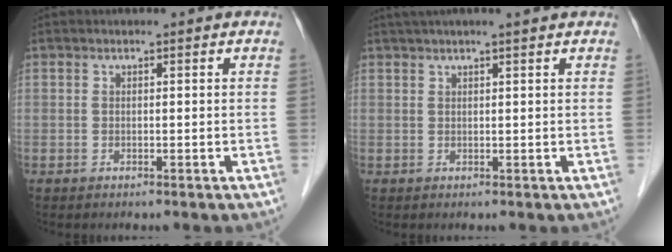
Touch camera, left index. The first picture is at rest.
{"total": 6.3, "force": [5.2, -0.2, 3.6], "torque": [-0.054, 0.031, 0.072]}